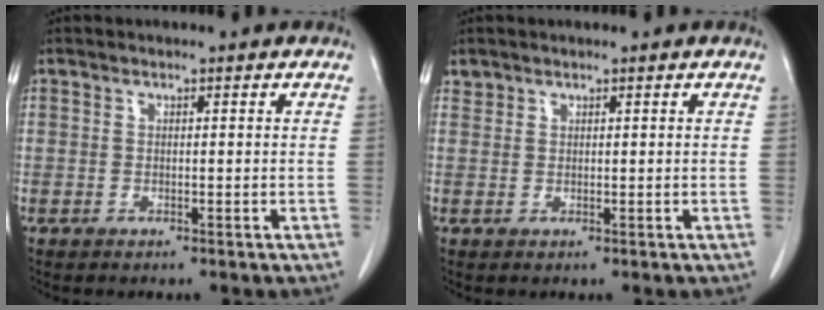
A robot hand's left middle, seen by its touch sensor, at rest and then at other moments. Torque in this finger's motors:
{"motor_torque": [-0.13, -0.05, 0.01, -0.01]}